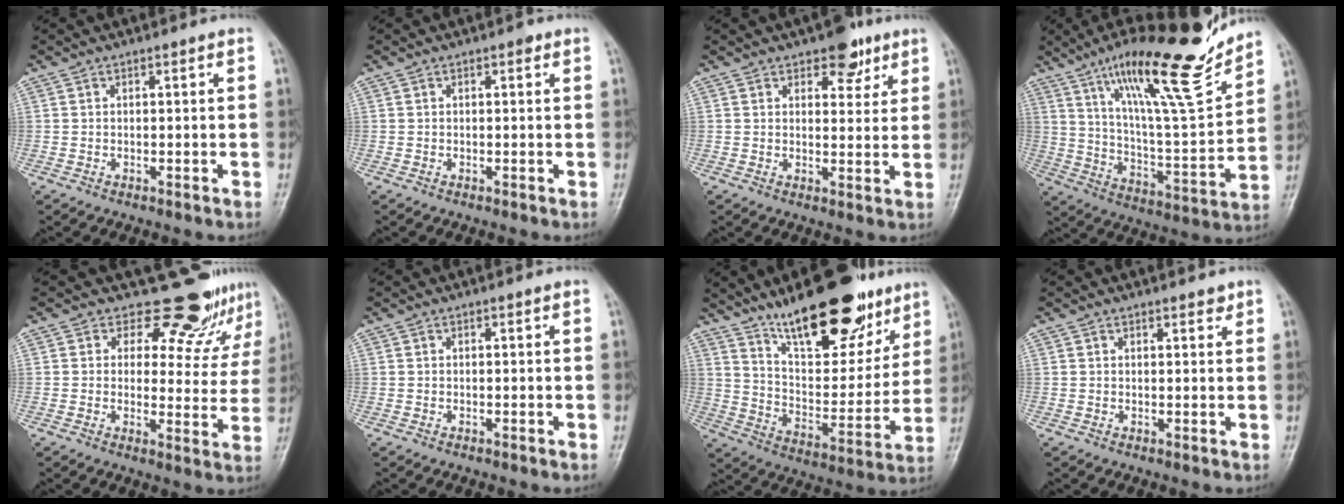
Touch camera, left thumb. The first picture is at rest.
{"total": 0.8, "force": [0.4, 0.5, 0.5], "torque": [0.000, 0.001, 0.001]}
{"total": 6.2, "force": [3.9, 3.4, 3.4], "torque": [-0.015, -0.018, 0.052]}
{"total": 22.7, "force": [16.1, 3.9, 15.5], "torque": [-0.218, -0.080, 0.269]}
{"total": 12.5, "force": [11.0, 5.4, 2.4], "torque": [0.022, -0.083, 0.120]}
{"total": 0.0}
{"total": 23.2, "force": [15.9, 8.8, 14.4], "torque": [-0.168, -0.074, 0.256]}
{"total": 1.7, "force": [1.4, 0.7, 0.7], "torque": [-0.002, -0.008, 0.016]}